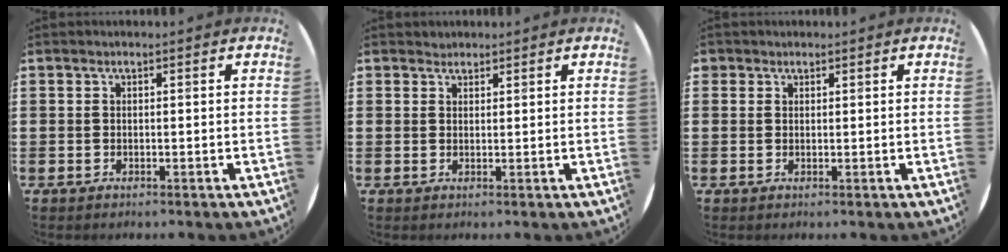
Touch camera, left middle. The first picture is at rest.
{"total": 1.1, "force": [1.1, 0.3, -0.2], "torque": [0.003, 0.003, 0.021]}
{"total": 0.9, "force": [0.7, 0.4, -0.1], "torque": [0.001, 0.003, 0.015]}